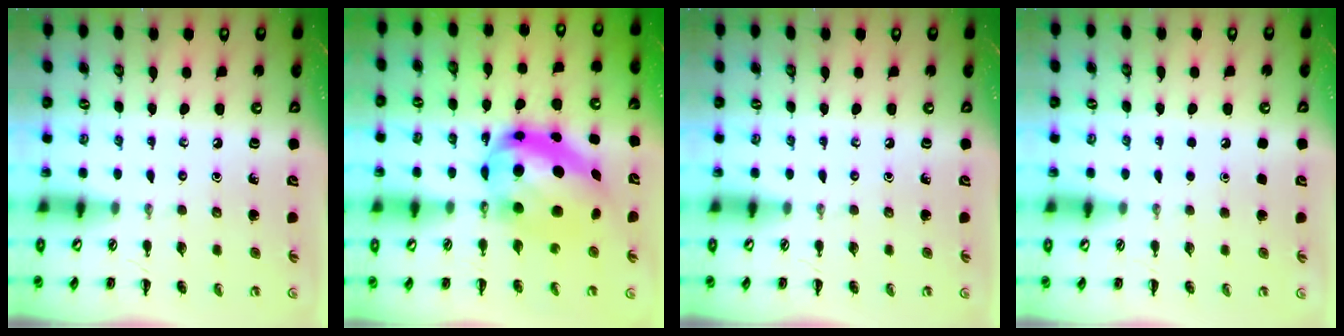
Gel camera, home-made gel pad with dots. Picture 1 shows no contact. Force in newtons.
{"total": 15.7, "press": 15.2, "slide": 3.8}
{"total": 0.0}
{"total": 1.7, "press": 1.7, "slide": 0.1}